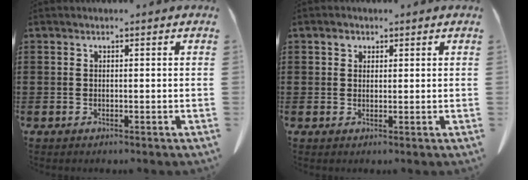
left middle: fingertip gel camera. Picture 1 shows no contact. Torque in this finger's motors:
{"motor_torque": [0.34, 0.31, 0.02, 0.02]}